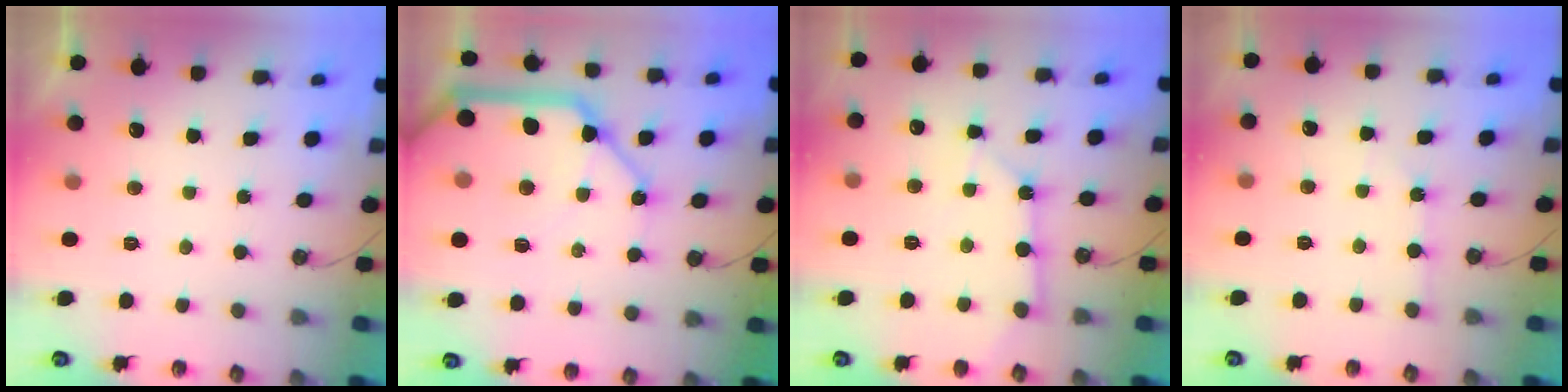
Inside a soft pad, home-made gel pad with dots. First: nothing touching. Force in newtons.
{"total": 25.1, "press": 24.9, "slide": 3.4}
{"total": 8.7, "press": 8.6, "slide": 0.7}
{"total": 2.1, "press": 2.1, "slide": 0.3}